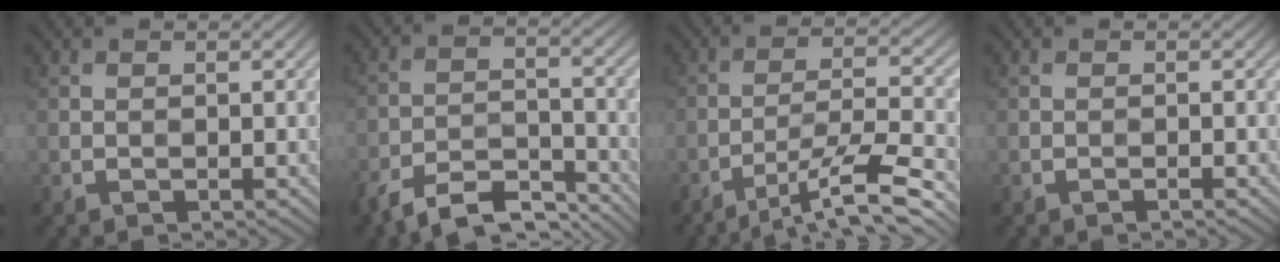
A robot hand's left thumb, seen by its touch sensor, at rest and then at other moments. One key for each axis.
{"total": 9.0, "fx": -7.5, "fy": 2.8, "fz": 4.1, "tx": -0.073, "ty": -0.001, "tz": -0.144}
{"total": 11.0, "fx": -7.6, "fy": 1.7, "fz": 7.8, "tx": -0.146, "ty": 0.007, "tz": -0.124}
{"total": 0.5, "fx": -0.4, "fy": 0.0, "fz": 0.3, "tx": -0.004, "ty": 0.001, "tz": -0.009}